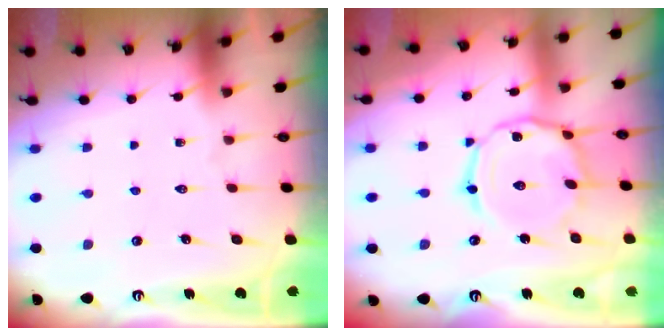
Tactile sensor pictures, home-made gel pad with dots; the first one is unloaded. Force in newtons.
{"total": 11.8, "press": 11.8, "slide": 0.7}